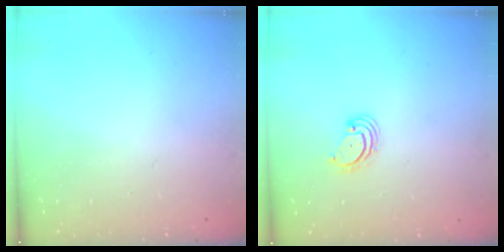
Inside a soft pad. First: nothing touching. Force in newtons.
{"total": 3.1, "press": 3.1, "slide": 0.3}